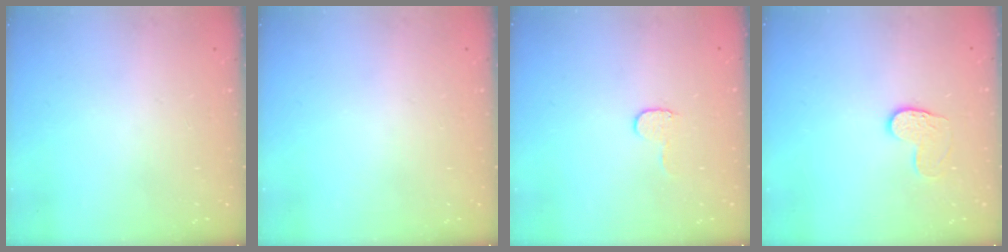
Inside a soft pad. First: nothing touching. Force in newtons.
{"total": 0.0}
{"total": 5.2, "press": 5.1, "slide": 0.5}
{"total": 6.6, "press": 6.6, "slide": 0.3}